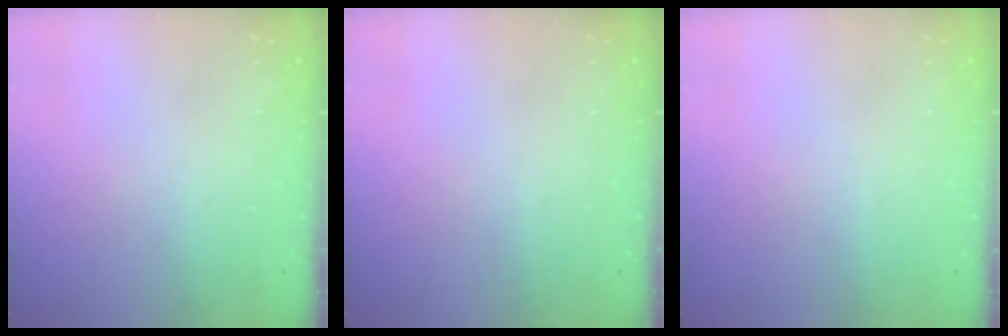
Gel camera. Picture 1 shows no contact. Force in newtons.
{"total": 0.0}
{"total": 2.7, "press": 2.6, "slide": 0.5}